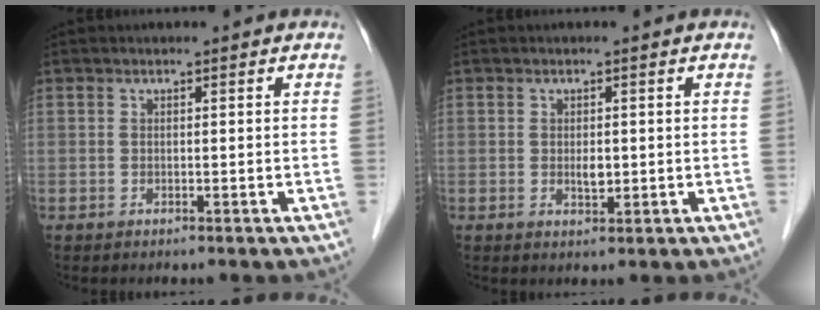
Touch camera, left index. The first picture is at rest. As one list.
[{"total": 1.6, "force": [-0.2, 0.8, 1.4], "torque": [-0.024, -0.006, -0.001]}]